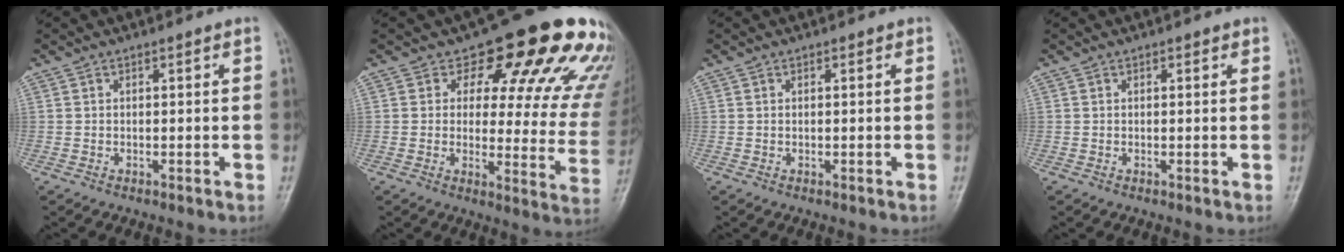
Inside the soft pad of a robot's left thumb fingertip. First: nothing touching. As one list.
[{"total": 20.4, "force": [13.8, 8.8, 12.2], "torque": [-0.097, -0.069, 0.149]}, {"total": 0.0}, {"total": 0.6, "force": [0.4, 0.3, 0.4], "torque": [-0.005, -0.002, 0.003]}]